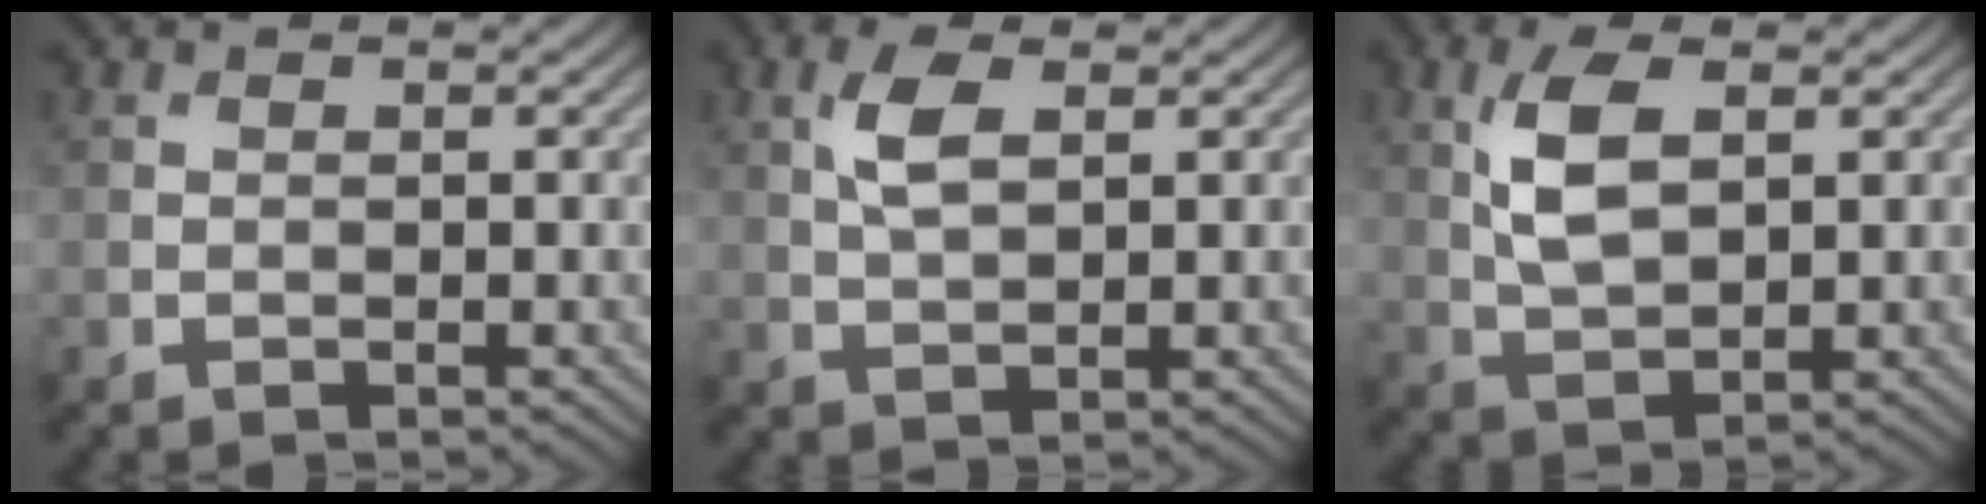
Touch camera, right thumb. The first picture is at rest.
{"total": 3.9, "force": [1.5, 1.8, 3.2], "torque": [-0.076, 0.006, 0.030]}
{"total": 6.2, "force": [1.9, 2.9, 5.2], "torque": [-0.116, 0.003, 0.040]}